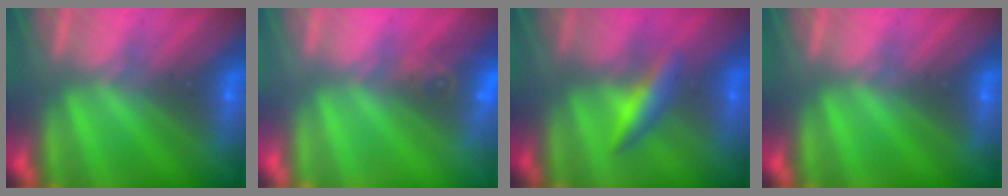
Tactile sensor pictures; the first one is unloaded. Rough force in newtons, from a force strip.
{"total": 3.4}
{"total": 2.5}
{"total": 0.0}